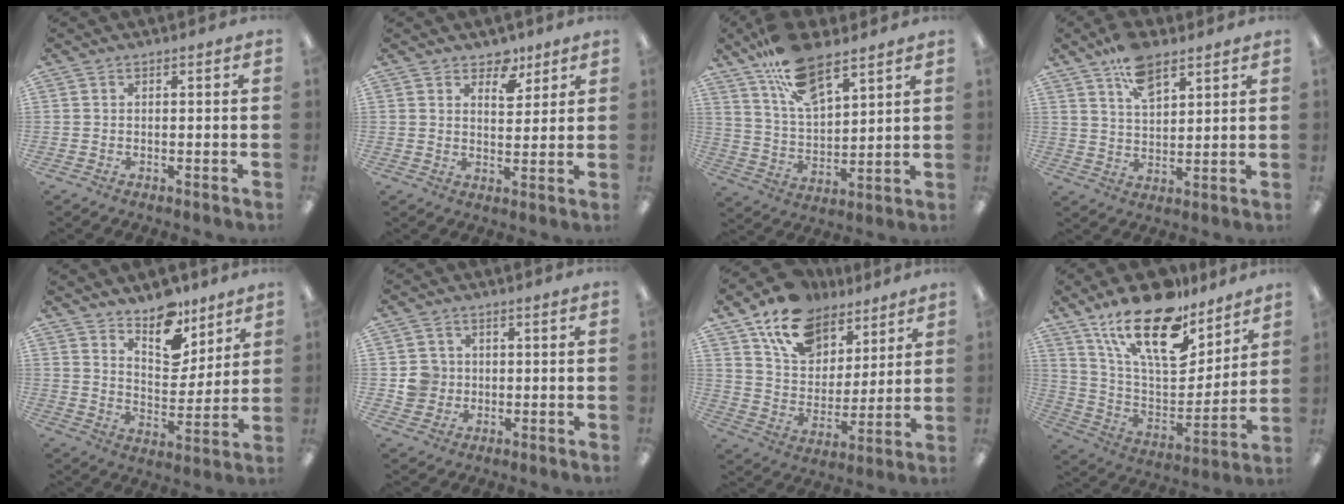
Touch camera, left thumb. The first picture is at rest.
{"total": 6.4, "force": [4.7, 3.7, 2.4], "torque": [-0.014, -0.027, 0.078]}
{"total": 16.3, "force": [11.9, 6.2, 9.2], "torque": [-0.177, -0.055, 0.212]}
{"total": 9.6, "force": [6.6, 4.2, 5.4], "torque": [-0.090, -0.030, 0.117]}
{"total": 11.8, "force": [9.3, 5.8, 4.3], "torque": [-0.053, -0.066, 0.170]}
{"total": 5.5, "force": [0.1, 5.4, 1.0], "torque": [-0.015, 0.010, 0.004]}
{"total": 15.9, "force": [11.3, 9.4, 6.1], "torque": [-0.119, -0.059, 0.212]}
{"total": 23.0, "force": [15.8, 9.6, 13.8], "torque": [-0.247, -0.095, 0.277]}